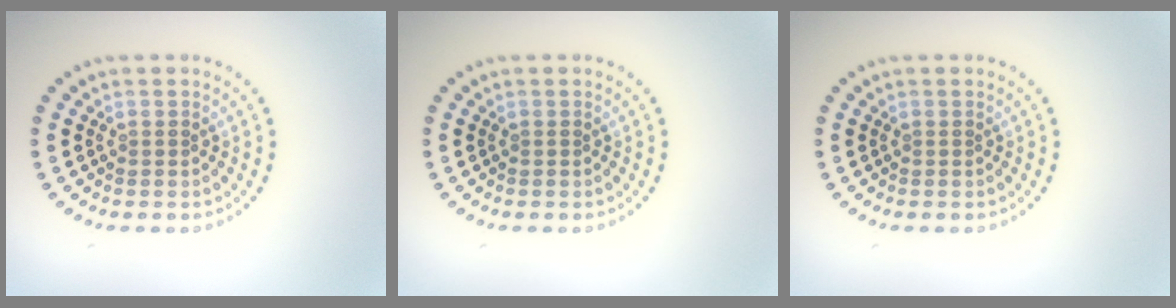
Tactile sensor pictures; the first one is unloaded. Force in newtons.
{"total": 0.0}
{"total": 0.0}